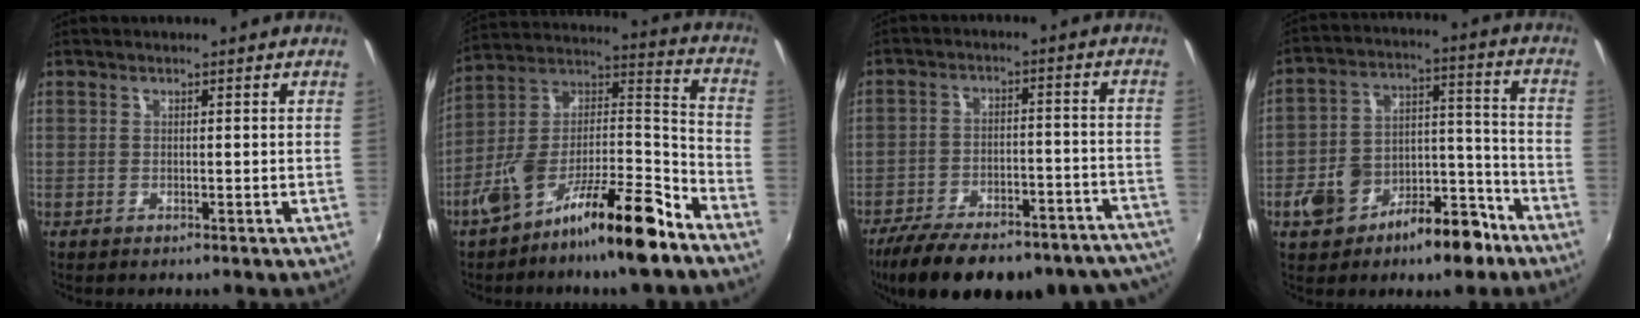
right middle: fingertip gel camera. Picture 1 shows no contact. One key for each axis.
{"total": 17.4, "fx": -11.6, "fy": 3.3, "fz": 12.5, "tx": -0.207, "ty": 0.015, "tz": -0.202}
{"total": 28.3, "fx": -23.5, "fy": 9.5, "fz": 12.5, "tx": -0.210, "ty": -0.002, "tz": -0.299}
{"total": 14.5, "fx": -8.5, "fy": 8.1, "fz": 8.5, "tx": -0.149, "ty": 0.035, "tz": -0.114}